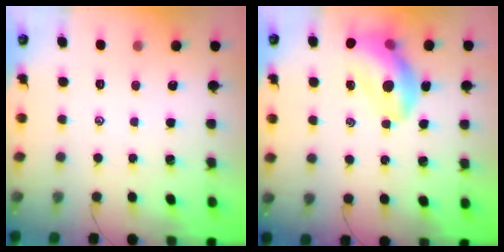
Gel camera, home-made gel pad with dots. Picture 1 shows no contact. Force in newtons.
{"total": 12.6, "press": 12.1, "slide": 3.4}